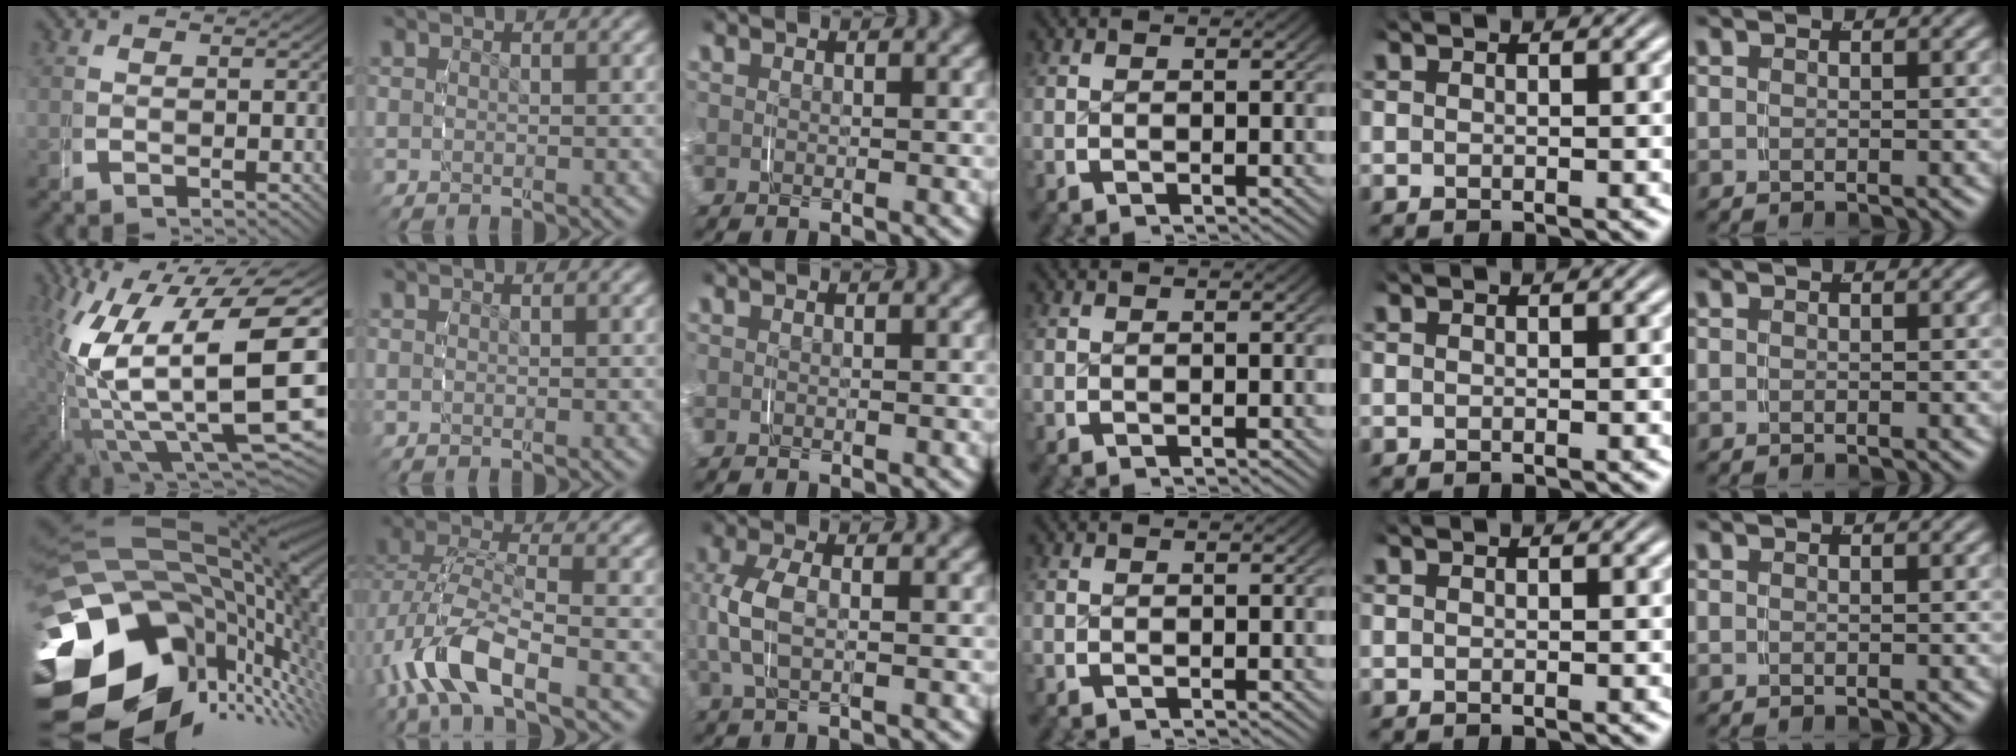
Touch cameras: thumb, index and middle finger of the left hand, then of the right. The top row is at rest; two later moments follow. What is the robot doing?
{"motion": "grasp_and_lifting", "object": "shoes"}